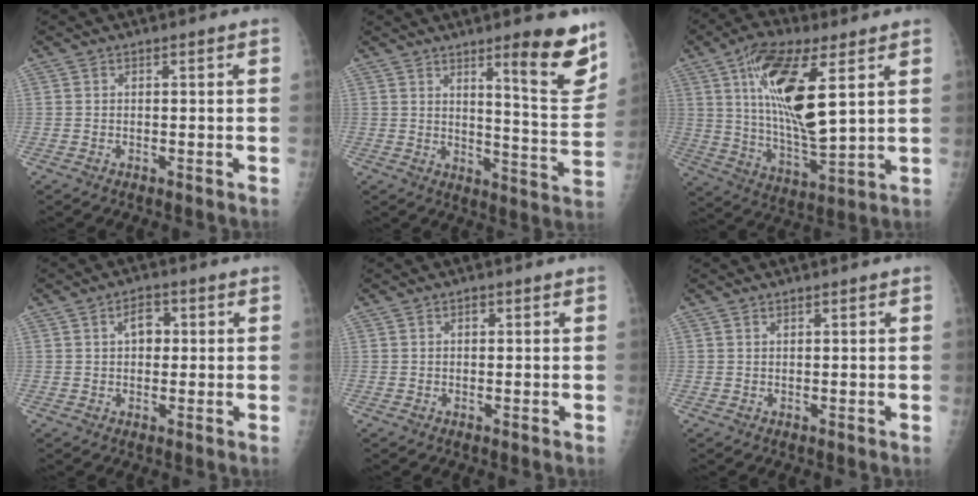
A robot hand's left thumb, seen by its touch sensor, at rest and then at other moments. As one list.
[{"total": 13.9, "force": [8.6, 2.3, 10.7], "torque": [-0.113, -0.064, 0.125]}, {"total": 18.3, "force": [6.4, 6.4, 15.9], "torque": [-0.283, -0.028, 0.117]}, {"total": 4.7, "force": [1.1, 3.2, 3.2], "torque": [-0.031, 0.003, 0.015]}, {"total": 1.3, "force": [0.4, 0.9, 0.8], "torque": [-0.007, 0.000, 0.007]}, {"total": 0.8, "force": [0.6, 0.4, 0.4], "torque": [-0.005, -0.002, 0.009]}]